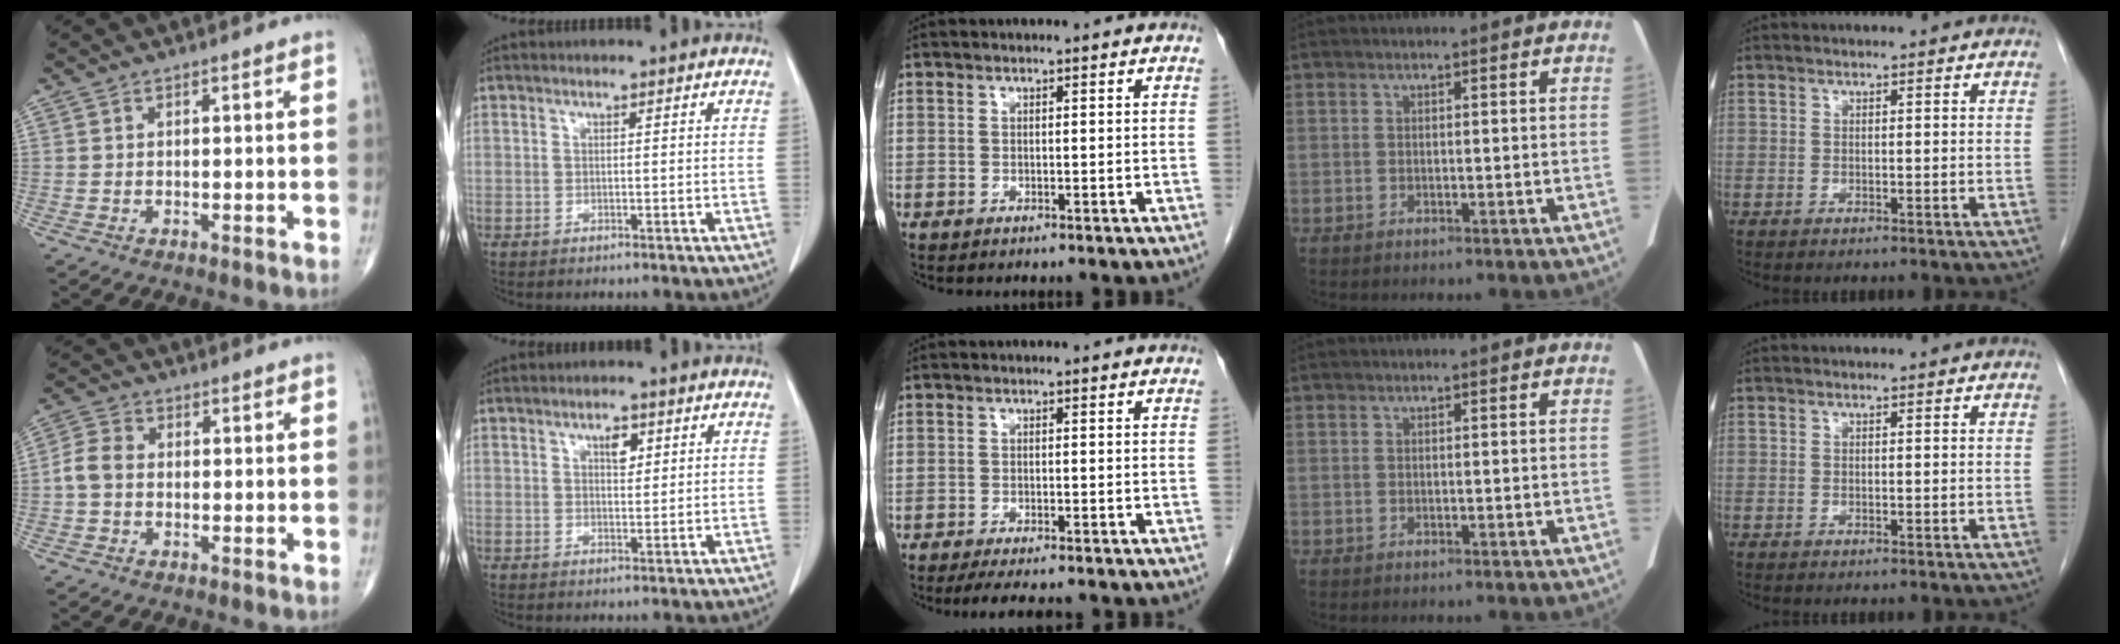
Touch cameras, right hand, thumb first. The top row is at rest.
{"thumb": {"total": 4.5, "force": [-0.5, 3.4, 2.9], "torque": [-0.057, 0.013, -0.018]}, "index": {"total": 2.6, "force": [1.2, 1.2, 2.0], "torque": [-0.031, -0.001, 0.020]}, "middle": {"total": 6.3, "force": [-5.4, 1.0, 3.2], "torque": [-0.042, -0.012, -0.079]}}